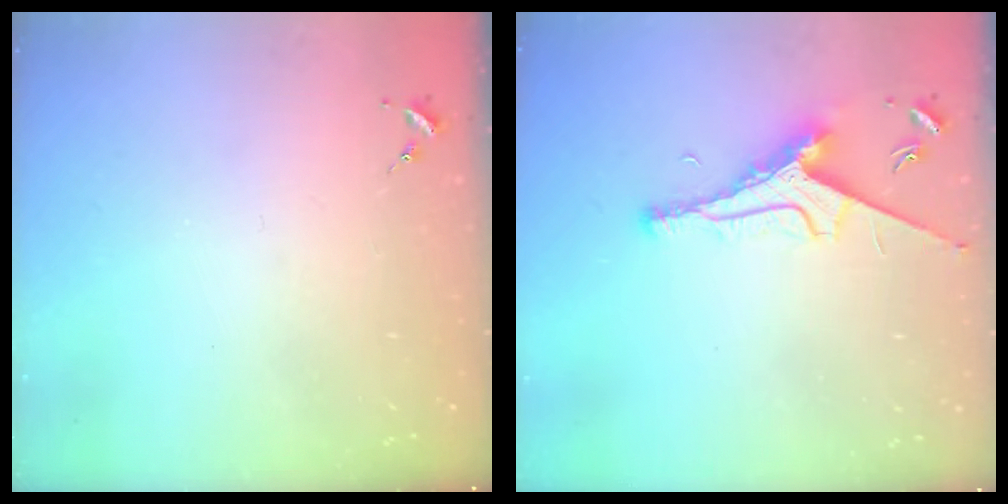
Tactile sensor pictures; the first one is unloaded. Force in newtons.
{"total": 8.3, "press": 8.2, "slide": 1.0}